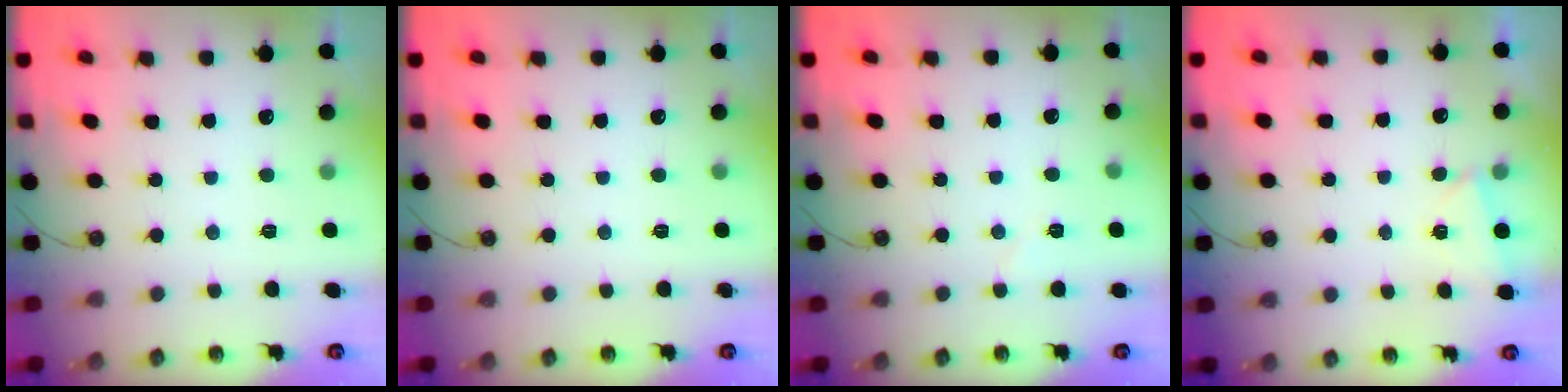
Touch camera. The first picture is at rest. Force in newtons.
{"total": 0.0}
{"total": 3.8, "press": 3.3, "slide": 1.9}
{"total": 2.6, "press": 1.5, "slide": 2.1}